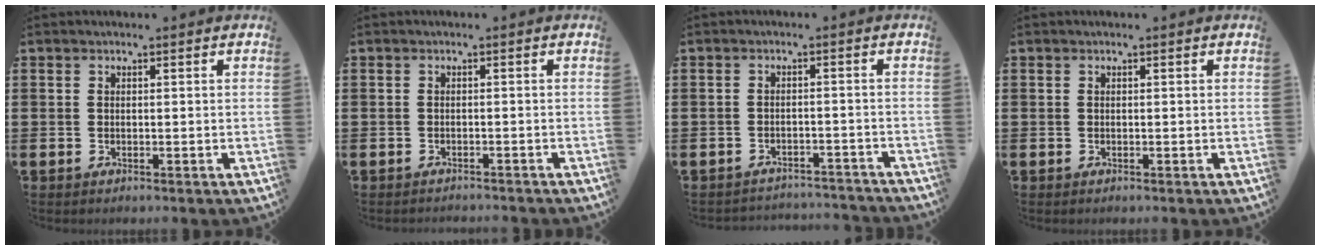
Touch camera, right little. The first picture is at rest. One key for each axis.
{"total": 0.8, "fx": -0.8, "fy": 0.0, "fz": 0.0, "tx": -0.001, "ty": -0.001, "tz": -0.017}
{"total": 2.1, "fx": -2.1, "fy": 0.0, "fz": -0.2, "tx": -0.004, "ty": 0.002, "tz": -0.045}
{"total": 0.0}